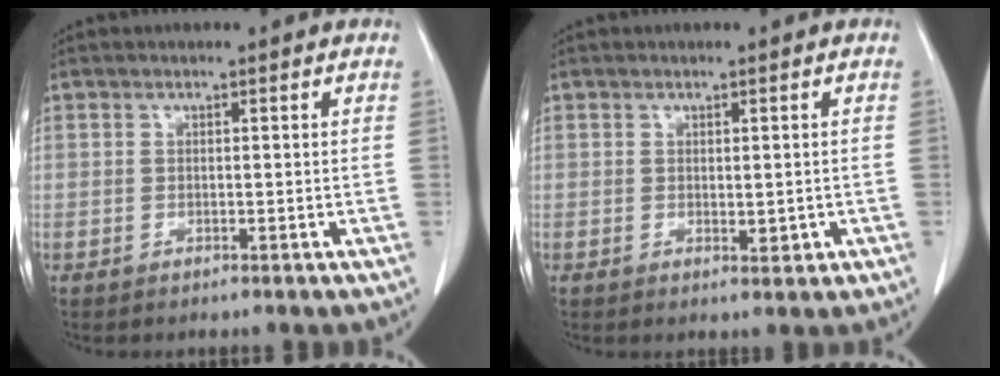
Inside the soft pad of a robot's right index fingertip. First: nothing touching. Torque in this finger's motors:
{"motor_torque": [-0.01, 0.06, 0.00, 0.01]}